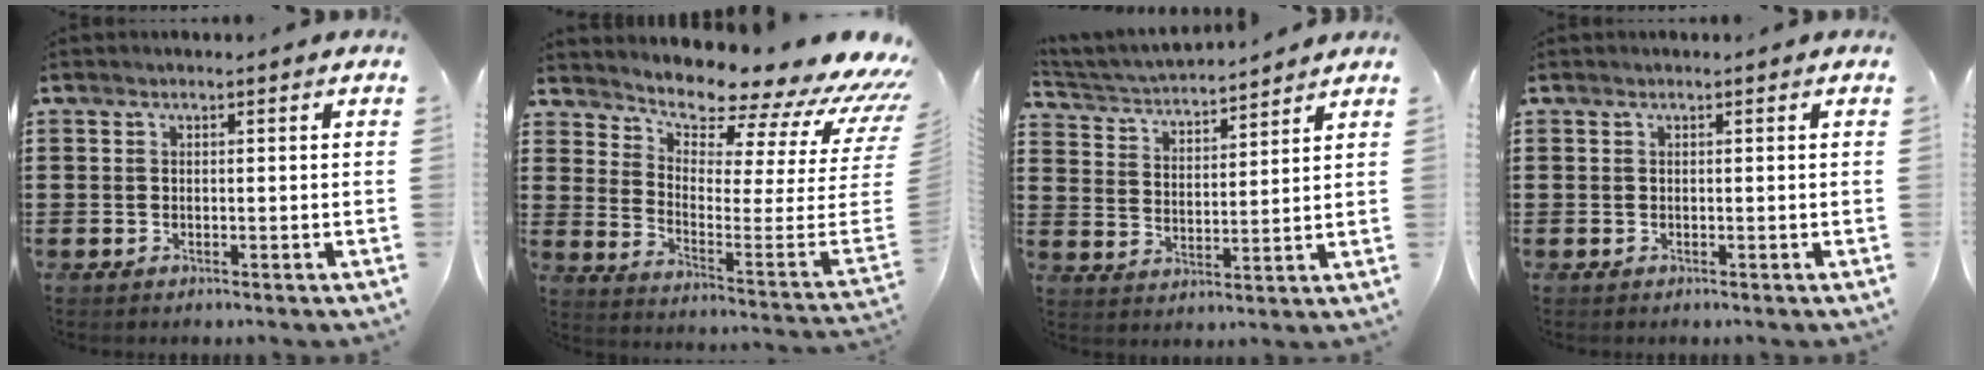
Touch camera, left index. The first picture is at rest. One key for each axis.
{"total": 6.9, "fx": 6.4, "fy": 0.7, "fz": 2.4, "tx": -0.062, "ty": -0.084, "tz": 0.103}
{"total": 4.1, "fx": 4.0, "fy": 0.2, "fz": 0.6, "tx": -0.032, "ty": -0.027, "tz": 0.067}
{"total": 0.0}